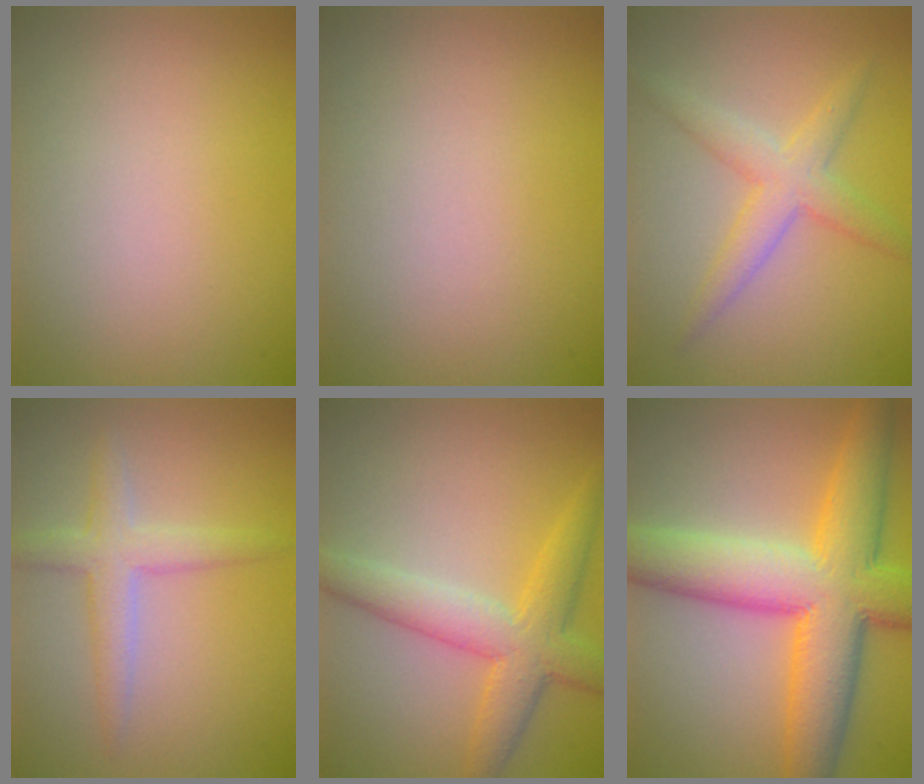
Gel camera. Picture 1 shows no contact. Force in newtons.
{"total": 0.0}
{"total": 3.5, "press": 3.5, "slide": 0.1}
{"total": 3.0, "press": 3.0, "slide": 0.1}
{"total": 5.3, "press": 5.3, "slide": 0.2}
{"total": 11.3, "press": 11.3, "slide": 0.1}